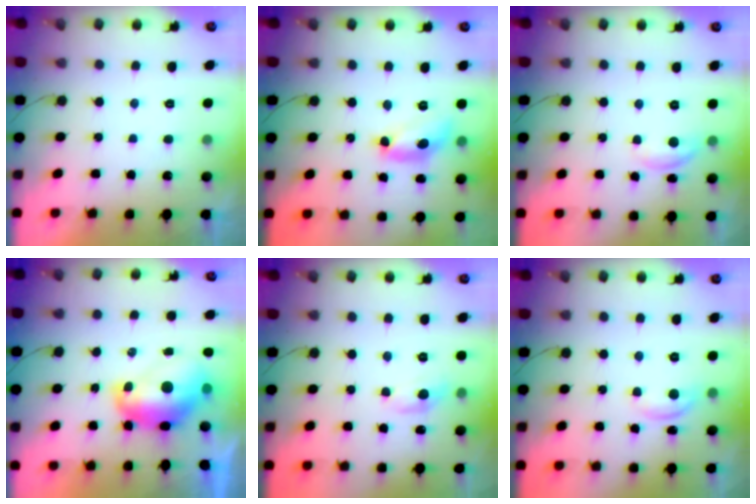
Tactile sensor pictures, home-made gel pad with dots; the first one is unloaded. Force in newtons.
{"total": 13.3, "press": 13.2, "slide": 0.9}
{"total": 5.7, "press": 5.7, "slide": 0.2}
{"total": 12.0, "press": 11.9, "slide": 1.2}
{"total": 6.2, "press": 6.2, "slide": 0.6}
{"total": 5.5, "press": 5.5, "slide": 0.2}